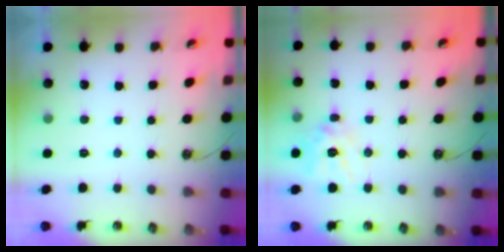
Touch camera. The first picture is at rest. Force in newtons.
{"total": 11.4, "press": 11.3, "slide": 1.5}